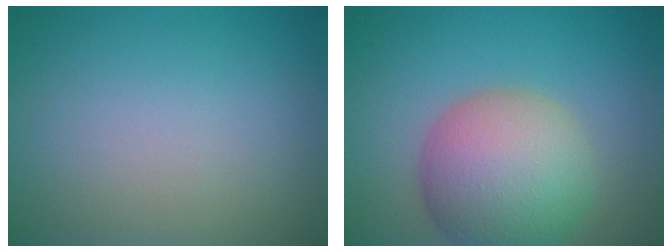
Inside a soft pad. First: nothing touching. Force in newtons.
{"total": 9.1, "press": 9.1, "slide": 0.7}